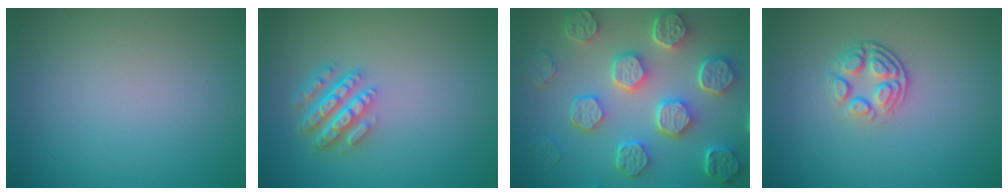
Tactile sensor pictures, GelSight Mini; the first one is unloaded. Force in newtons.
{"total": 4.5, "press": 3.3, "slide": 3.0}
{"total": 8.6, "press": 6.5, "slide": 5.7}
{"total": 3.0, "press": 2.3, "slide": 1.9}